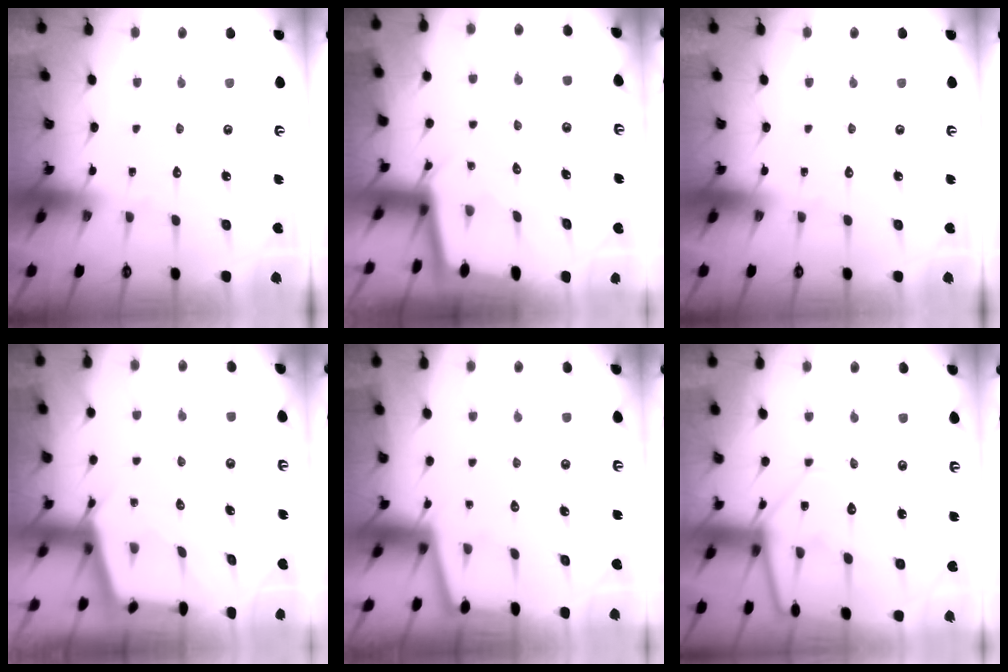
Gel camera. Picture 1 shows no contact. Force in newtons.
{"total": 2.0, "press": 2.0, "slide": 0.1}
{"total": 0.0}
{"total": 2.6, "press": 2.5, "slide": 0.3}
{"total": 1.2, "press": 1.1, "slide": 0.3}
{"total": 13.1, "press": 13.1, "slide": 1.0}